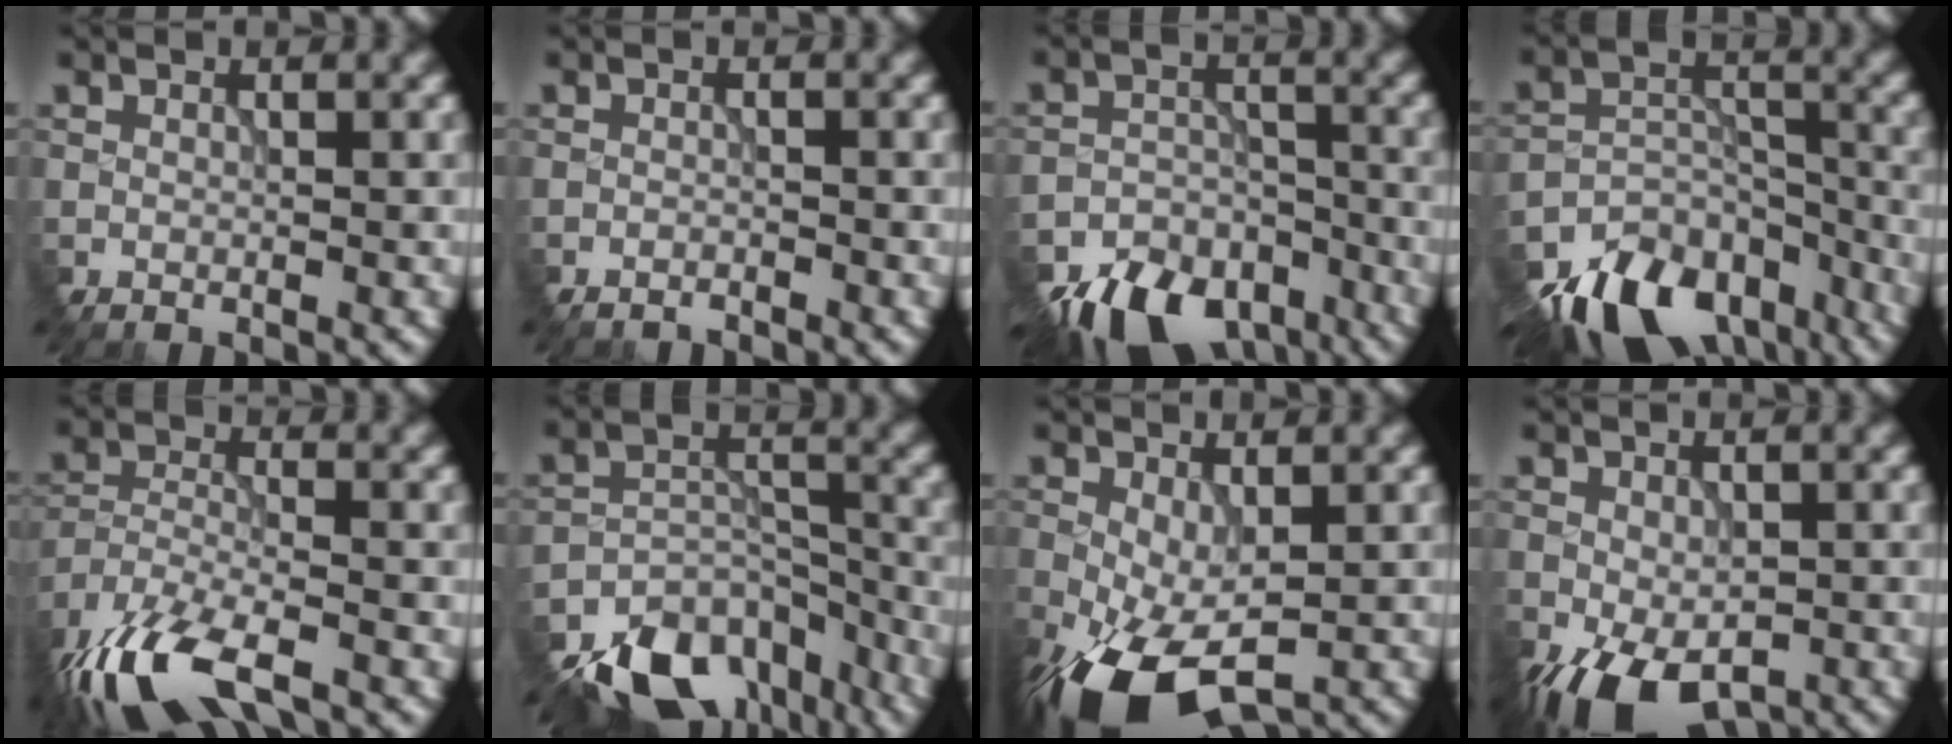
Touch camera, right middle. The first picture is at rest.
{"total": 1.3, "force": [-1.3, 0.0, -0.1], "torque": [0.004, -0.003, -0.023]}
{"total": 9.5, "force": [-7.9, 4.2, 3.2], "torque": [-0.046, -0.018, -0.118]}
{"total": 12.2, "force": [-9.9, 5.4, 4.6], "torque": [-0.082, -0.008, -0.152]}
{"total": 12.1, "force": [-9.3, 4.1, 6.6], "torque": [-0.140, -0.042, -0.157]}
{"total": 11.3, "force": [-9.2, 4.9, 4.4], "torque": [-0.077, -0.005, -0.142]}
{"total": 11.3, "force": [-5.2, 5.8, 8.2], "torque": [-0.180, -0.054, -0.075]}
{"total": 8.8, "force": [-4.9, 4.6, 5.7], "torque": [-0.108, -0.037, -0.068]}